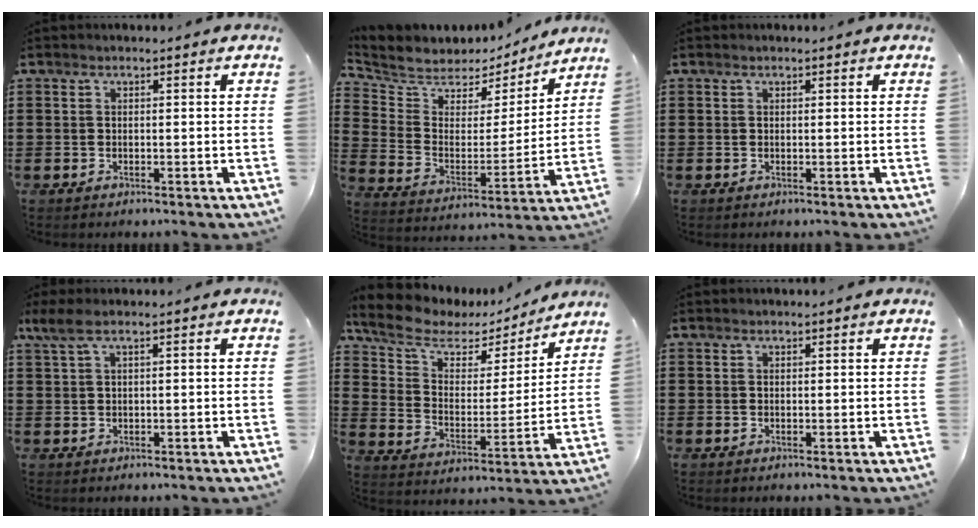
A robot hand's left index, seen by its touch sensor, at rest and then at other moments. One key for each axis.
{"total": 5.4, "fx": 4.8, "fy": 2.4, "fz": -0.3, "tx": -0.039, "ty": -0.041, "tz": 0.079}
{"total": 0.0}
{"total": 2.4, "fx": 0.9, "fy": 0.6, "fz": 2.2, "tx": -0.060, "ty": -0.004, "tz": 0.010}
{"total": 7.4, "fx": 5.6, "fy": 3.5, "fz": 3.2, "tx": -0.095, "ty": -0.029, "tz": 0.095}
{"total": 0.0}